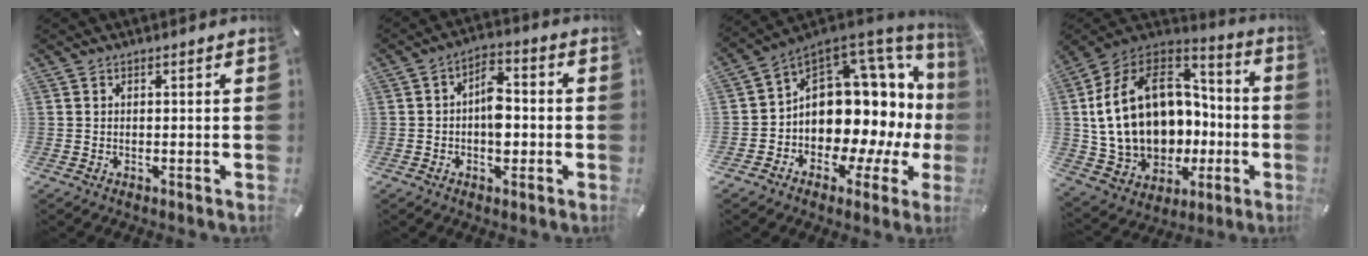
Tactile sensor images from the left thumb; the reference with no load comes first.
{"total": 7.0, "force": [-1.2, 4.4, 5.3], "torque": [-0.075, 0.005, -0.026]}
{"total": 17.0, "force": [2.4, 12.3, 11.5], "torque": [-0.160, -0.059, 0.060]}
{"total": 21.6, "force": [0.7, 16.9, 13.5], "torque": [-0.283, -0.010, 0.038]}